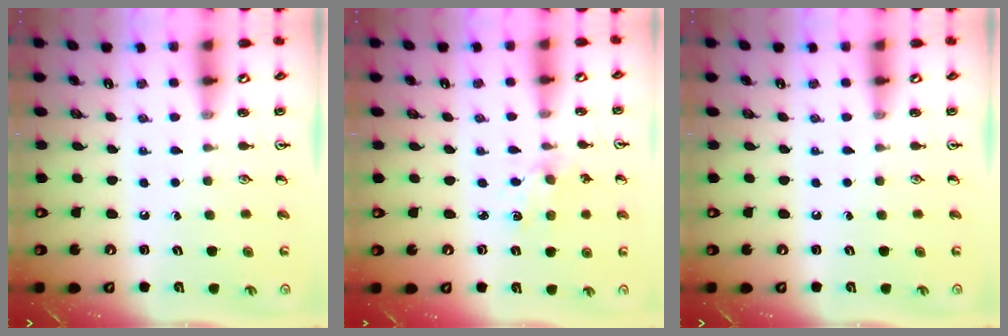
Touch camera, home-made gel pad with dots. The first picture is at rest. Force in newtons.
{"total": 1.9, "press": 1.9, "slide": 0.3}
{"total": 0.0}